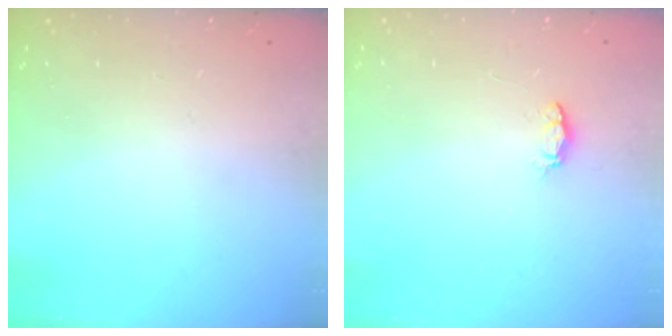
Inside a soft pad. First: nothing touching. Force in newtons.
{"total": 2.5, "press": 2.5, "slide": 0.4}